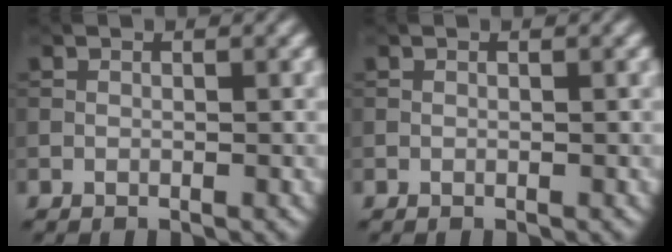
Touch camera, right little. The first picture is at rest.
{"total": 0.0}